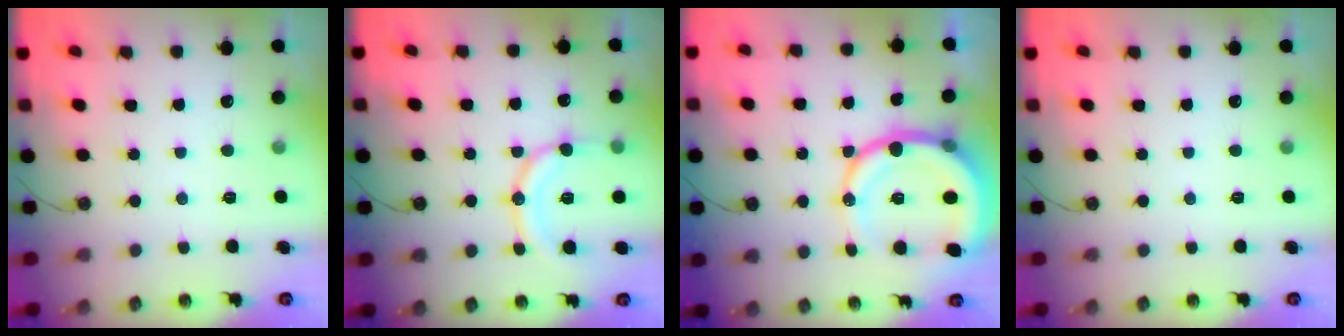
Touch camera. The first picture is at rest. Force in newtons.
{"total": 15.7, "press": 15.4, "slide": 2.8}
{"total": 19.2, "press": 18.9, "slide": 3.4}
{"total": 0.0}